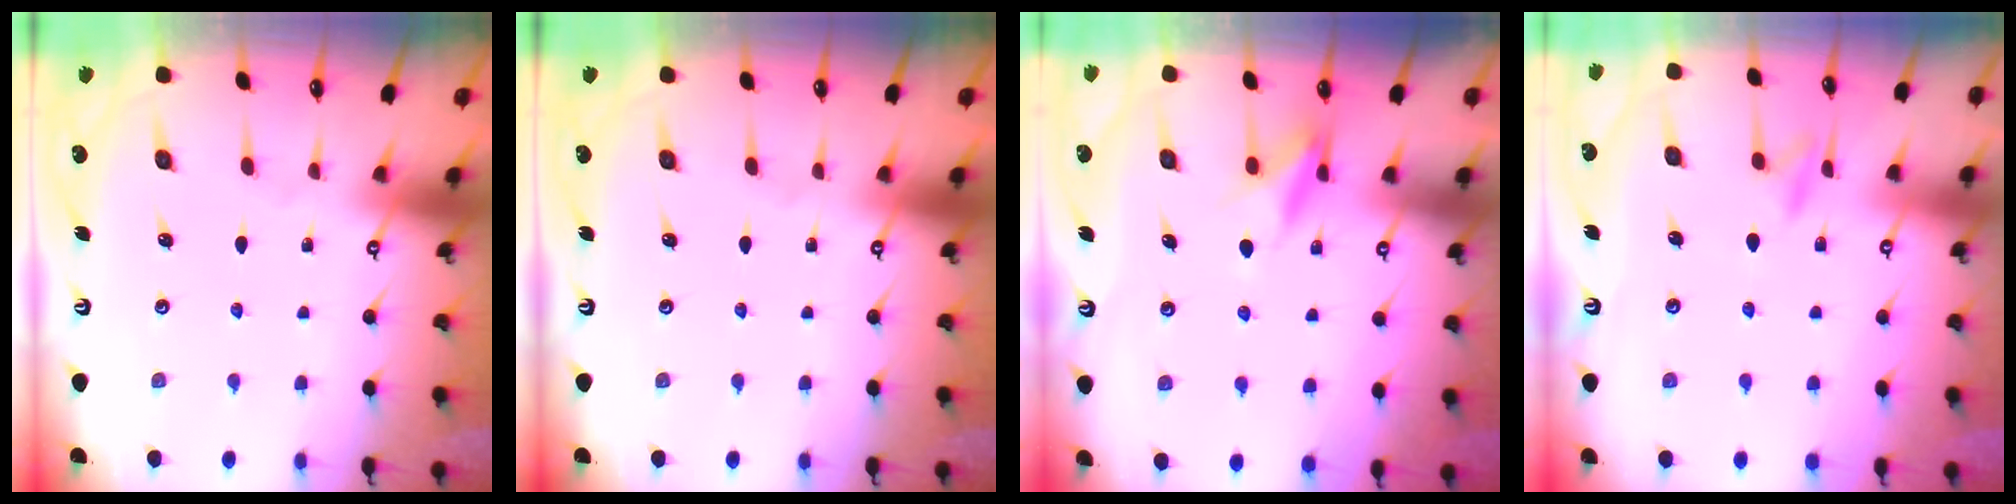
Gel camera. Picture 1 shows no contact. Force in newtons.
{"total": 0.0}
{"total": 8.5, "press": 8.5, "slide": 0.9}
{"total": 9.3, "press": 9.3, "slide": 0.9}